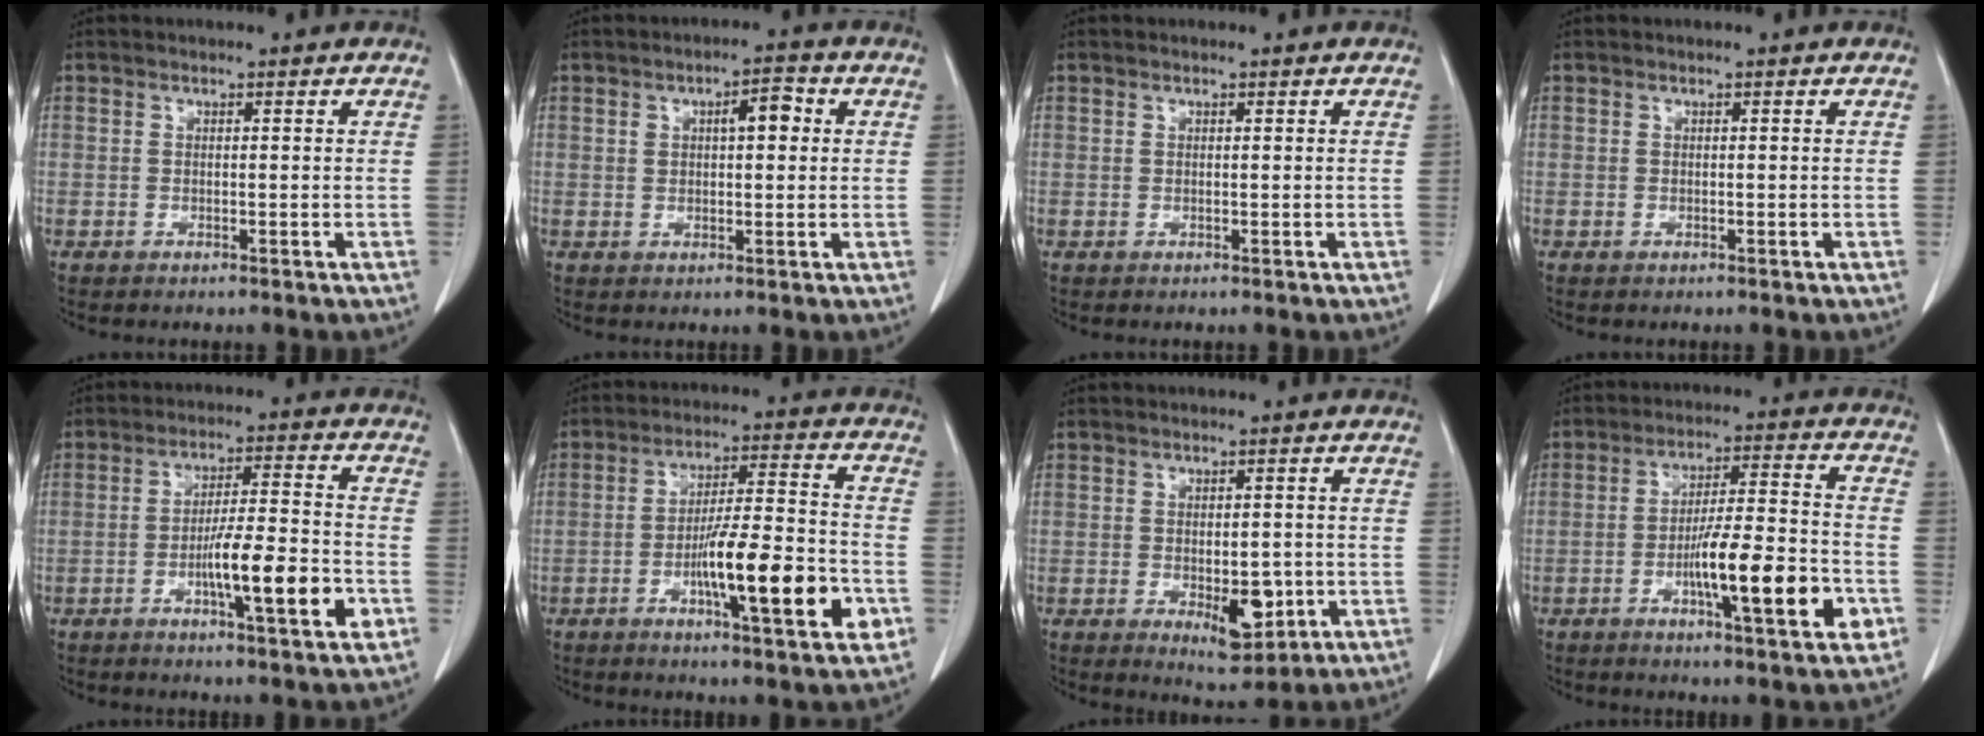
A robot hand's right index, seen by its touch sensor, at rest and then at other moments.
{"total": 5.4, "force": [1.4, 2.3, 4.7], "torque": [-0.079, 0.021, 0.025]}
{"total": 0.0}
{"total": 0.0}
{"total": 12.5, "force": [-4.1, 1.6, 11.7], "torque": [-0.188, 0.004, -0.062]}
{"total": 16.5, "force": [-5.4, 2.4, 15.4], "torque": [-0.242, 0.004, -0.081]}
{"total": 7.5, "force": [-2.0, 3.5, 6.4], "torque": [-0.090, -0.005, -0.015]}
{"total": 15.2, "force": [-5.0, 2.2, 14.2], "torque": [-0.225, 0.004, -0.076]}